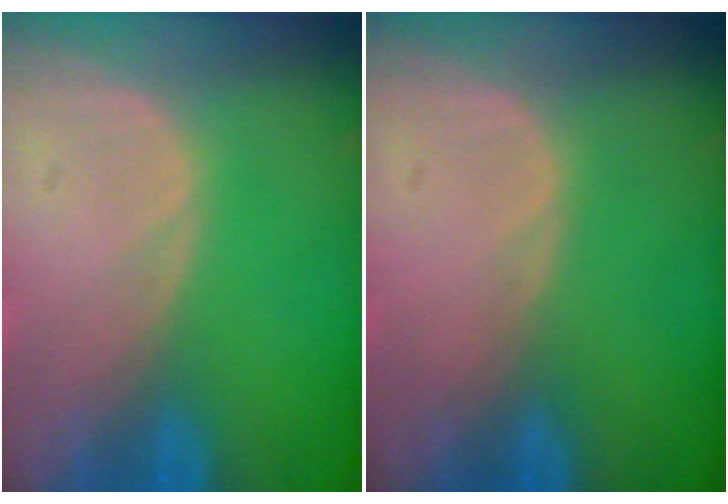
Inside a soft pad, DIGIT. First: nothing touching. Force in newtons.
{"total": 0.0}